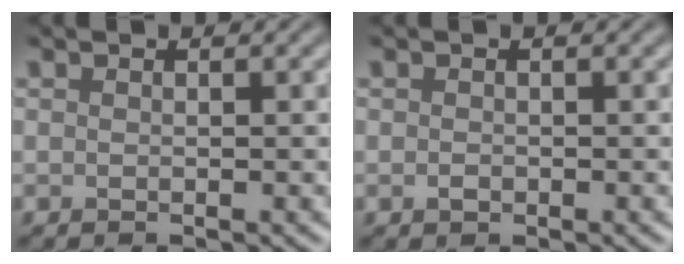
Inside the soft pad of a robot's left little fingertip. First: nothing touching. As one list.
[{"total": 0.7, "force": [-0.2, 0.5, 0.3], "torque": [-0.007, -0.002, -0.006]}]